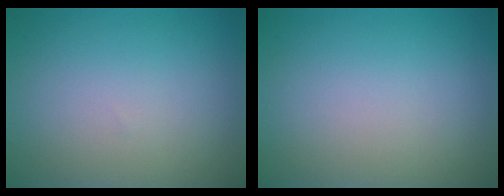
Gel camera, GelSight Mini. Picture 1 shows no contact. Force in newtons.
{"total": 0.0}